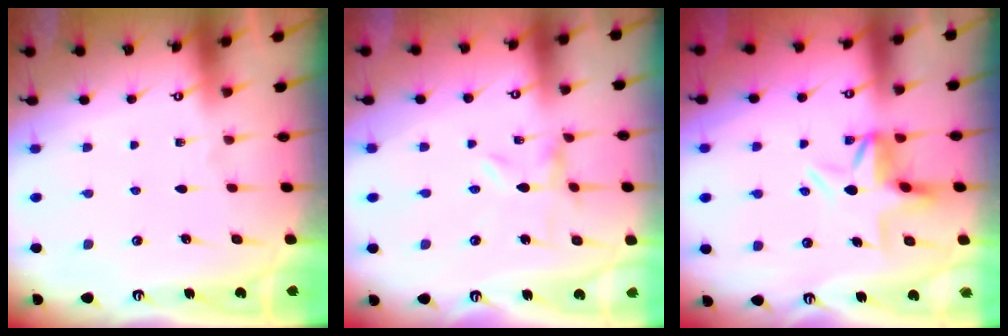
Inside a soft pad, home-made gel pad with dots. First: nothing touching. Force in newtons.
{"total": 0.0}
{"total": 4.7, "press": 4.1, "slide": 2.2}